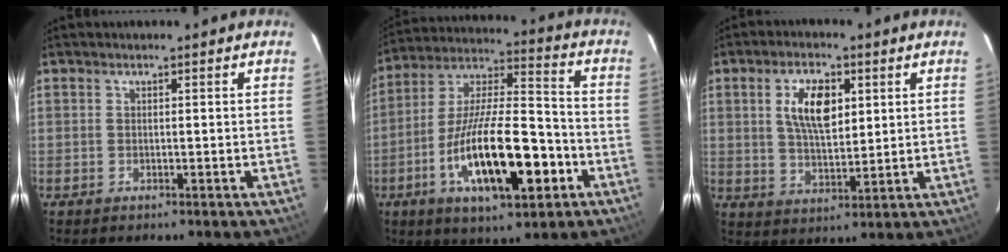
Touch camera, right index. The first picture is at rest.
{"total": 20.4, "force": [-7.6, 6.5, 17.8], "torque": [-0.323, -0.007, -0.125]}
{"total": 9.1, "force": [2.9, 4.3, 7.5], "torque": [-0.138, 0.009, 0.055]}